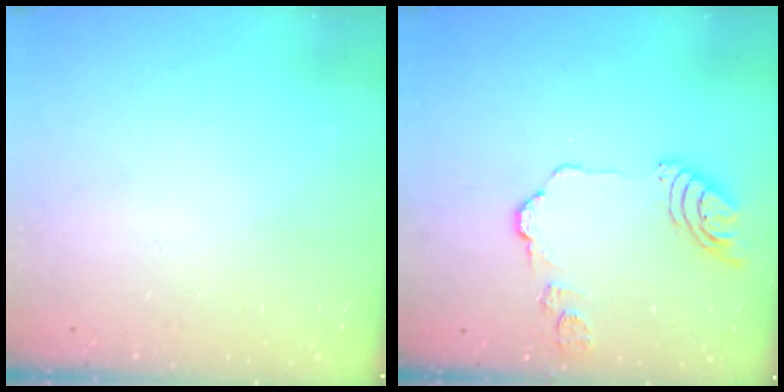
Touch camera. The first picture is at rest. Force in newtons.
{"total": 11.5, "press": 11.4, "slide": 1.6}